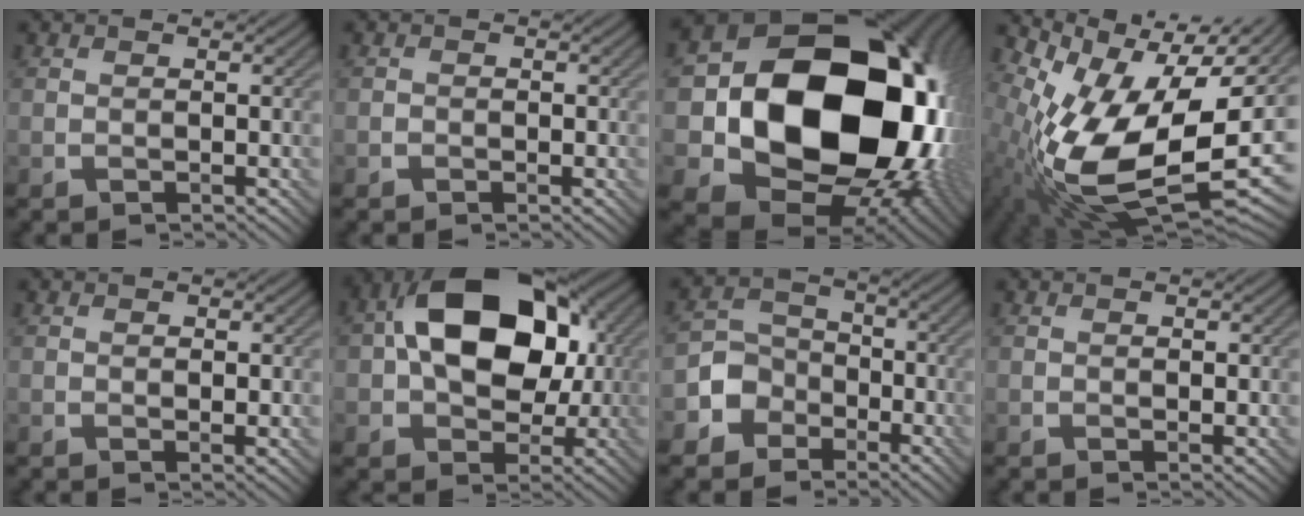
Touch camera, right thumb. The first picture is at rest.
{"total": 1.0, "force": [-0.4, 0.8, 0.4], "torque": [-0.003, -0.004, -0.008]}
{"total": 22.4, "force": [0.3, 17.7, 13.6], "torque": [-0.289, -0.062, 0.051]}
{"total": 16.4, "force": [-0.9, 7.9, 14.3], "torque": [-0.271, -0.017, 0.001]}
{"total": 1.2, "force": [0.1, 0.7, 1.0], "torque": [-0.011, -0.004, 0.003]}
{"total": 16.7, "force": [2.3, 11.1, 12.2], "torque": [-0.189, 0.026, 0.027]}
{"total": 5.7, "force": [-2.8, 4.6, 1.6], "torque": [-0.032, 0.008, -0.078]}
{"total": 0.9, "force": [0.1, 0.5, 0.7], "torque": [-0.007, -0.004, 0.000]}